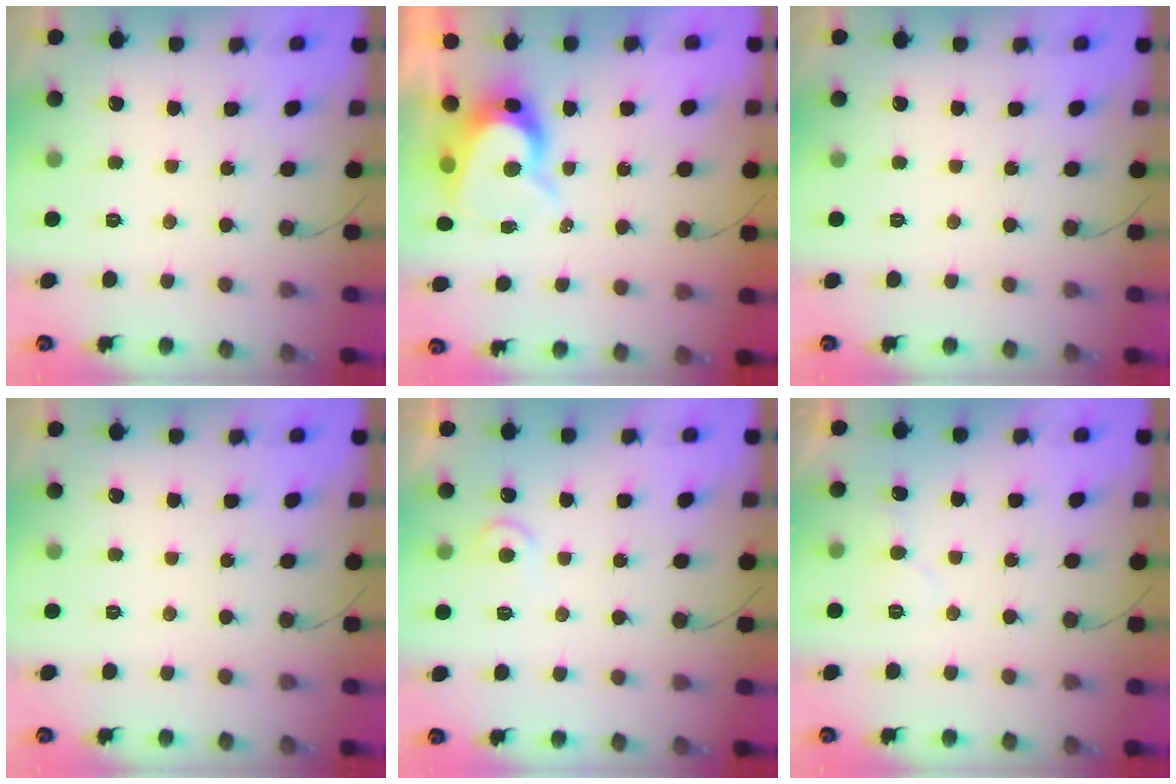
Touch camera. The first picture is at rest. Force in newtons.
{"total": 8.7, "press": 8.6, "slide": 0.7}
{"total": 0.0}
{"total": 0.0}
{"total": 4.7, "press": 4.6, "slide": 0.4}
{"total": 4.7, "press": 4.7, "slide": 0.5}